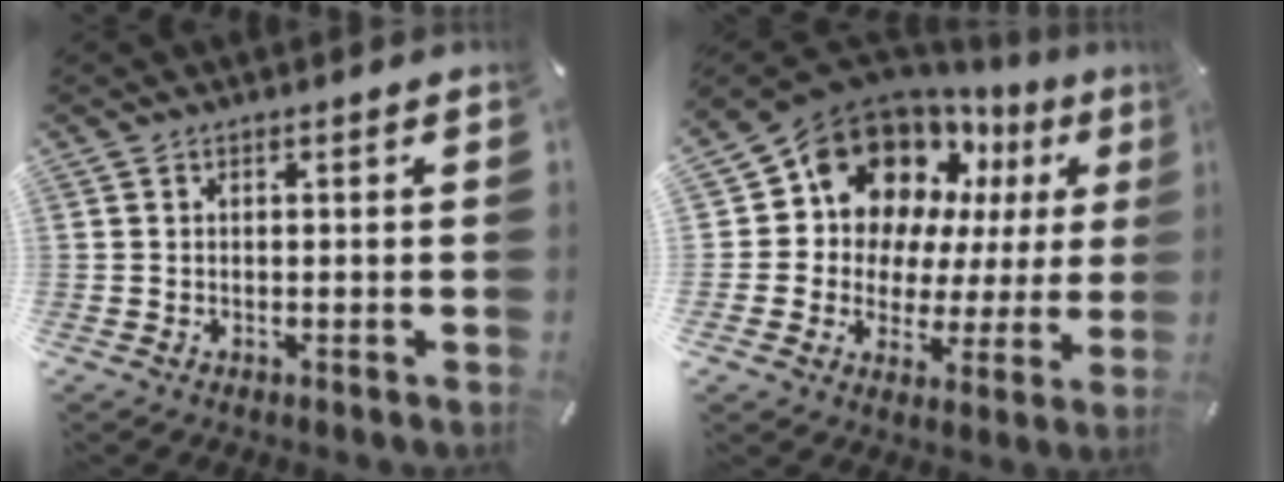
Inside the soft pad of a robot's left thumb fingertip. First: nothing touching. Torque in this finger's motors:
{"motor_torque": [0.96, 0.92, 2.11, -0.66, 0.15]}